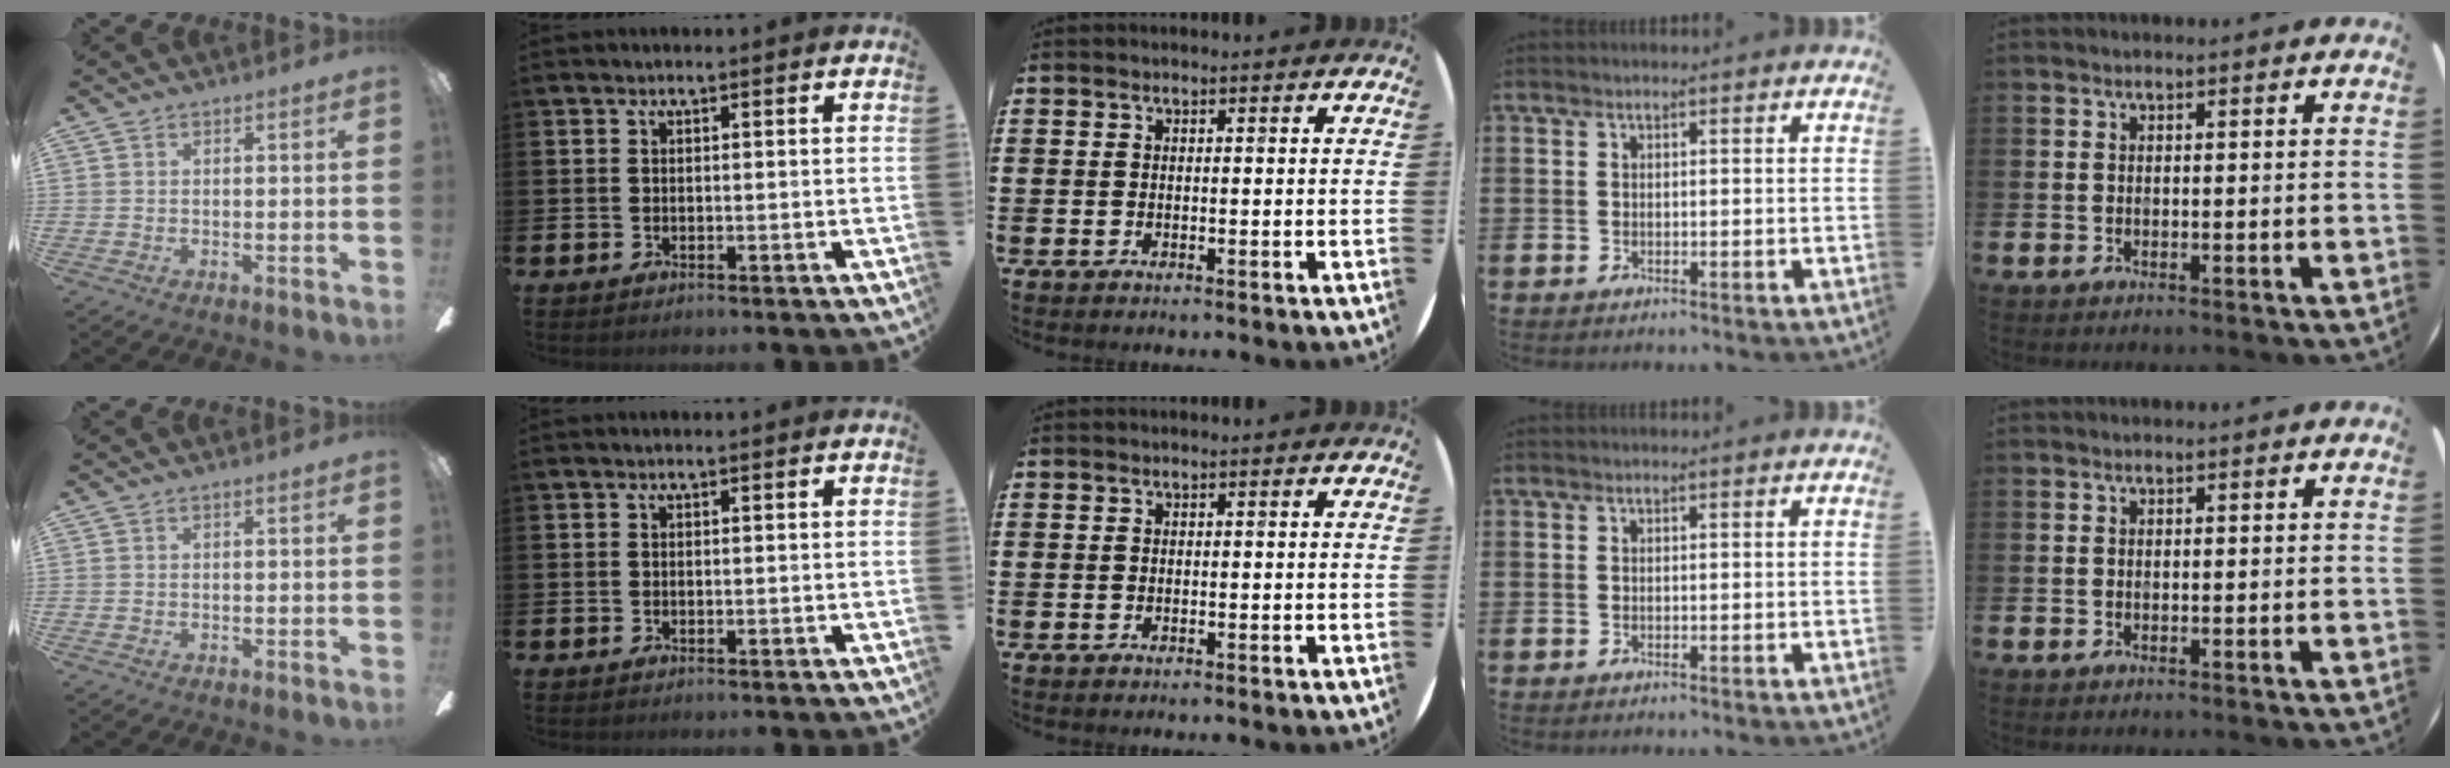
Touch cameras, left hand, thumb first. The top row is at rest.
{}